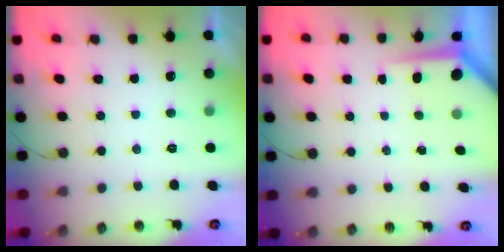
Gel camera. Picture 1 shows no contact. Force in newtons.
{"total": 4.0, "press": 4.0, "slide": 0.2}